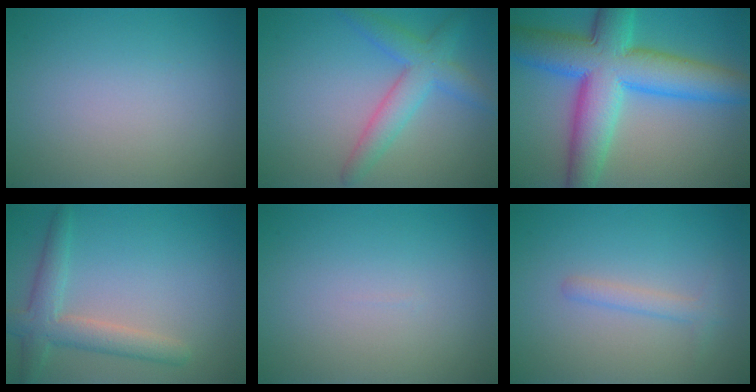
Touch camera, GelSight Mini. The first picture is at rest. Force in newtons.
{"total": 2.9, "press": 2.9, "slide": 0.2}
{"total": 11.5, "press": 11.5, "slide": 0.2}
{"total": 3.6, "press": 3.6, "slide": 0.1}
{"total": 0.0}
{"total": 1.8, "press": 1.8, "slide": 0.2}